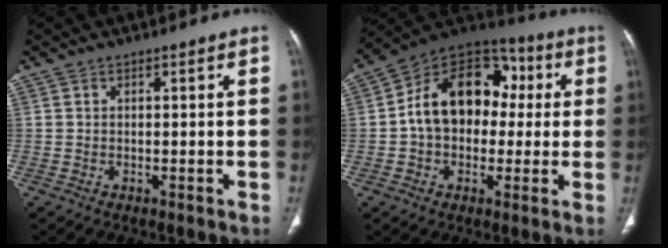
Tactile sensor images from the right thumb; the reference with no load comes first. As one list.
[{"total": 18.2, "force": [1.5, 13.3, 12.3], "torque": [-0.155, 0.042, 0.013]}]